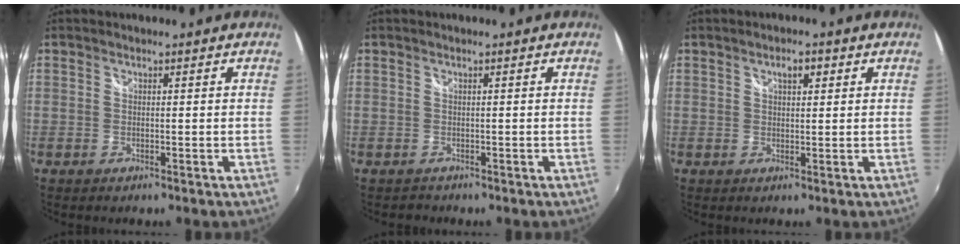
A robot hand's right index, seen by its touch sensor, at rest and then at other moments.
{"total": 1.1, "force": [-0.8, 0.8, -0.2], "torque": [0.001, 0.001, -0.011]}
{"total": 2.6, "force": [1.2, 1.2, 1.9], "torque": [-0.029, 0.008, 0.018]}